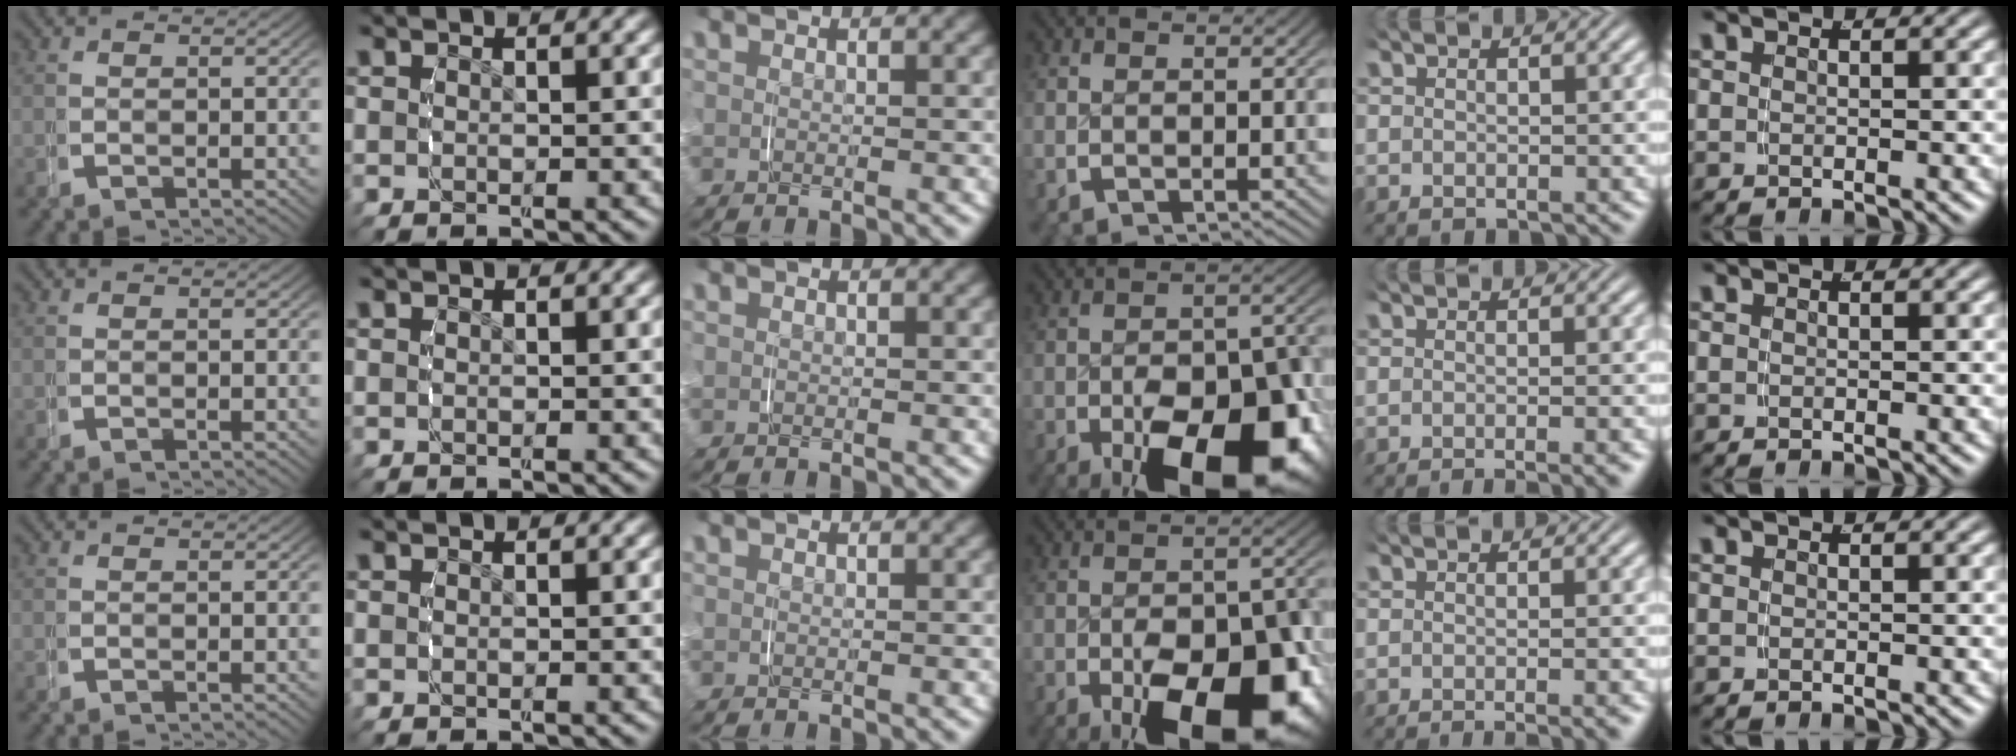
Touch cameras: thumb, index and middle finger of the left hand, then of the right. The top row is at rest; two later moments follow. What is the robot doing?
{"motion": "grasp_and_lifting", "object": "key"}